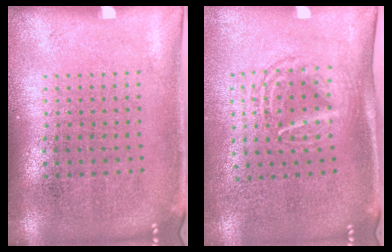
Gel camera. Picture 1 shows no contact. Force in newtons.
{"total": 1.6, "press": 1.3, "slide": 0.9}